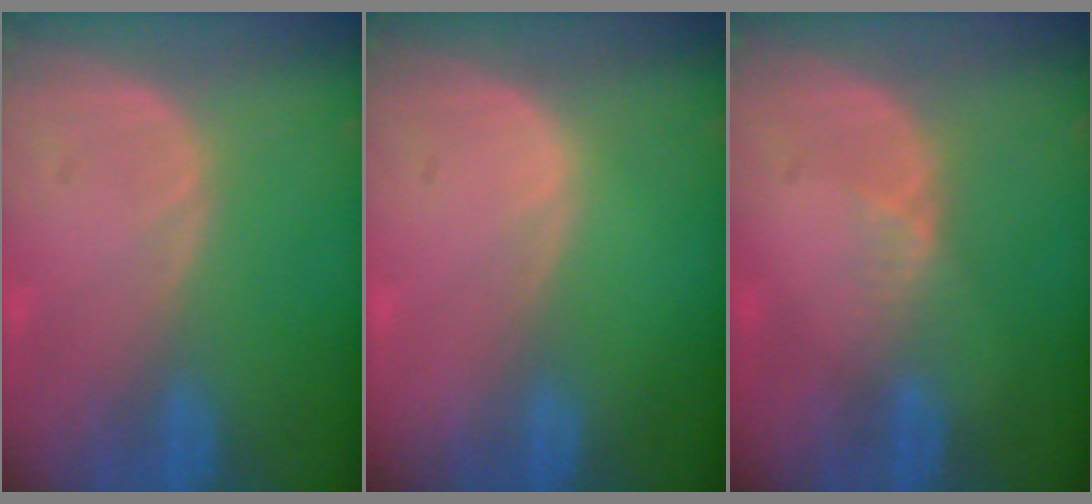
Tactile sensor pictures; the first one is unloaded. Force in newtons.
{"total": 0.0}
{"total": 2.0, "press": 1.6, "slide": 1.3}